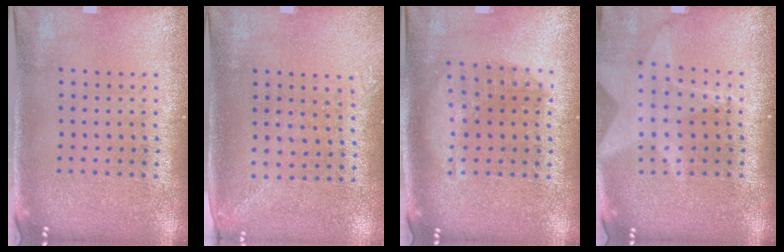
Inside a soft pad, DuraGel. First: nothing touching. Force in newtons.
{"total": 1.4, "press": 1.1, "slide": 0.9}
{"total": 1.4, "press": 1.4, "slide": 0.4}
{"total": 1.8, "press": 1.5, "slide": 1.0}